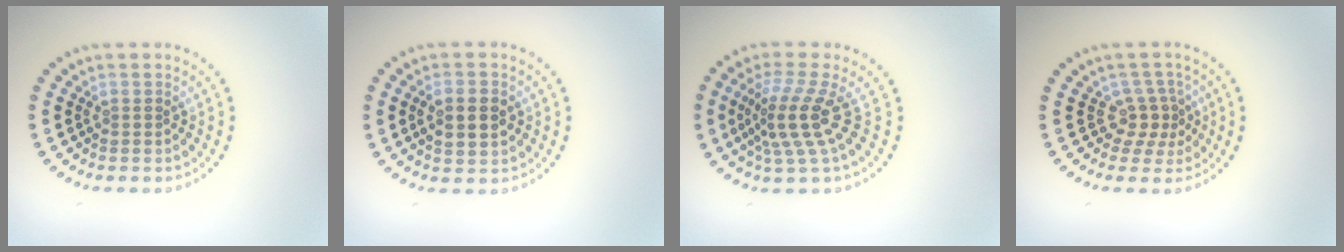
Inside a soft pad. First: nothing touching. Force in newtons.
{"total": 3.2, "press": 3.2, "slide": 0.3}
{"total": 4.0, "press": 2.8, "slide": 2.9}
{"total": 2.5, "press": 1.7, "slide": 1.8}